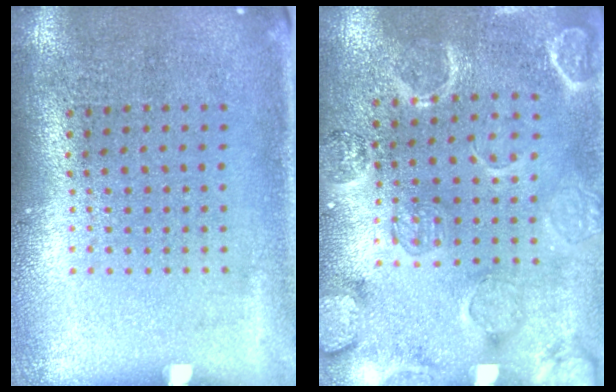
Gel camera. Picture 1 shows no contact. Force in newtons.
{"total": 2.3, "press": 2.3, "slide": 0.5}